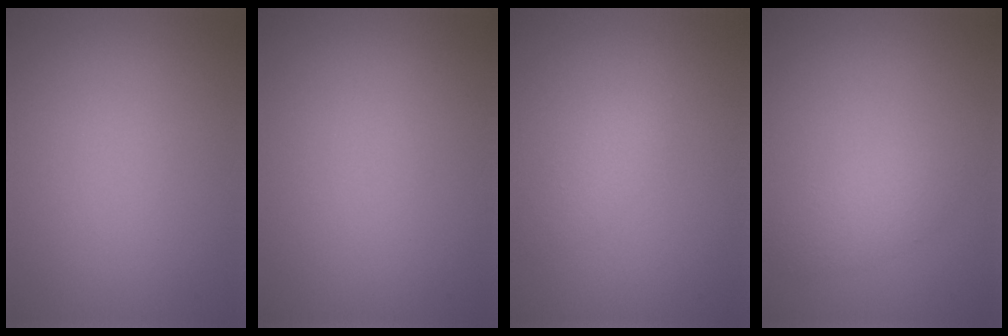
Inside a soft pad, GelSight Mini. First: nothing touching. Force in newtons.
{"total": 0.0}
{"total": 1.7, "press": 1.7, "slide": 0.0}
{"total": 1.8, "press": 1.8, "slide": 0.0}